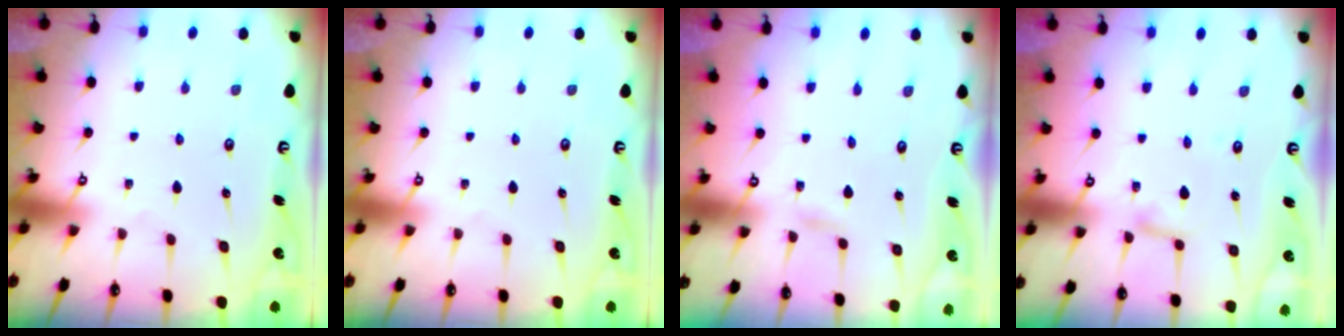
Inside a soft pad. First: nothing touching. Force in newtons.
{"total": 0.0}
{"total": 2.1, "press": 2.1, "slide": 0.2}
{"total": 3.8, "press": 3.8, "slide": 0.2}